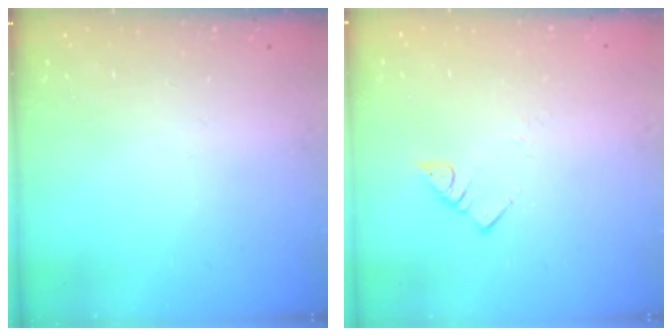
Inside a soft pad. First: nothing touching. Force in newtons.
{"total": 2.8, "press": 2.8, "slide": 0.2}